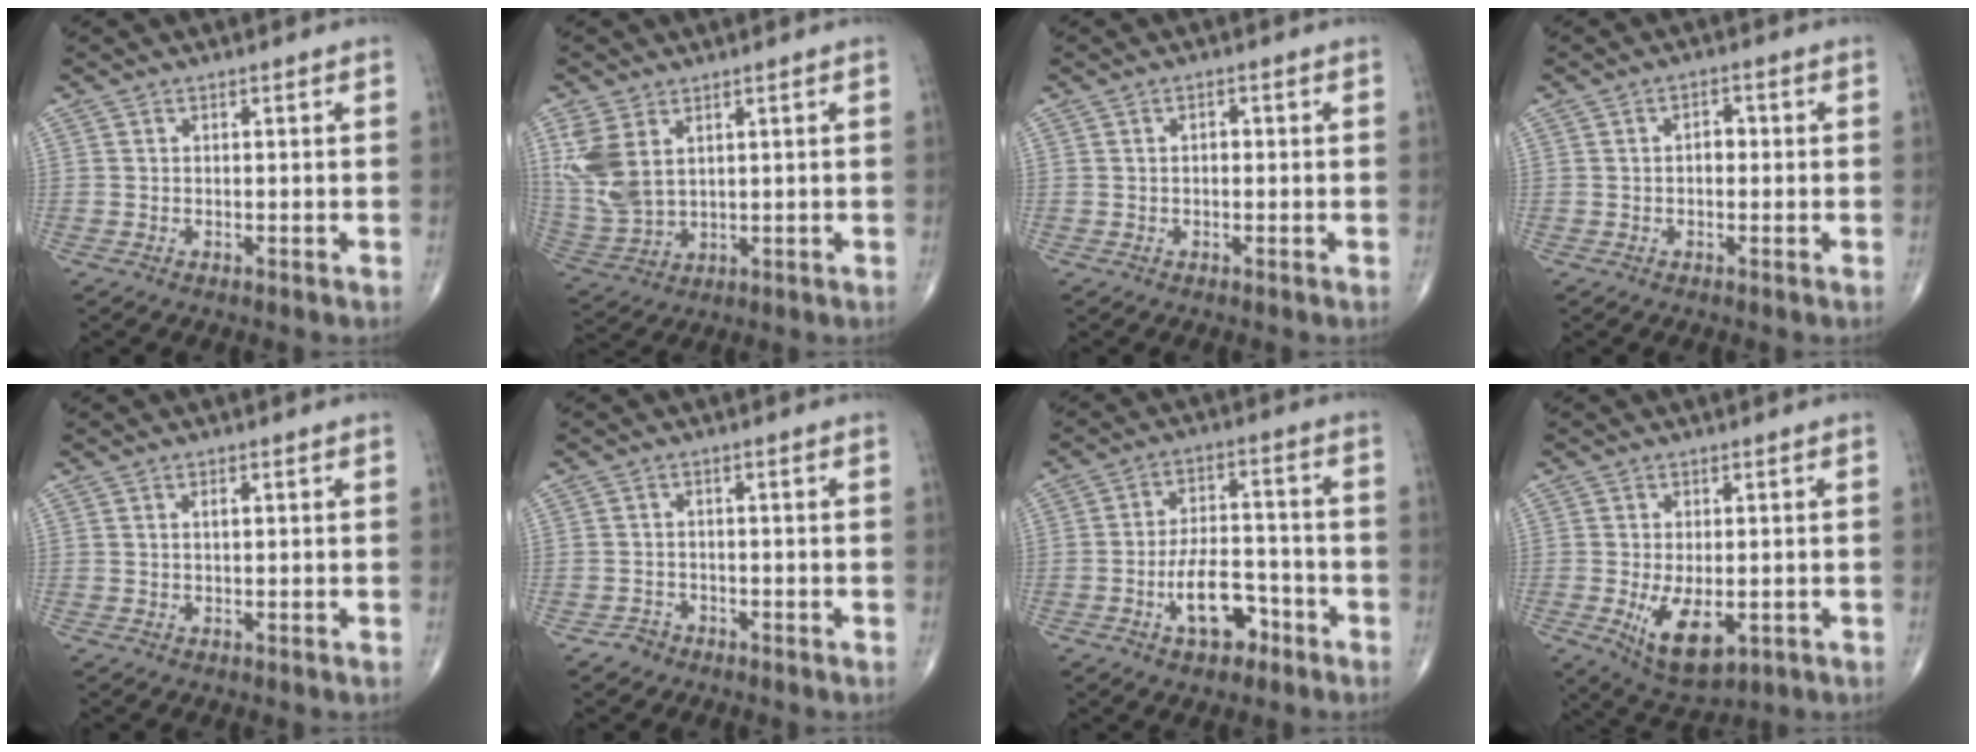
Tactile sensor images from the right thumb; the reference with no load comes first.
{"total": 9.8, "force": [3.5, 5.8, 7.1], "torque": [-0.161, -0.009, 0.085]}
{"total": 1.4, "force": [0.0, 0.9, 1.0], "torque": [-0.015, 0.005, -0.001]}
{"total": 2.6, "force": [0.0, 1.7, 2.0], "torque": [-0.024, 0.009, -0.004]}
{"total": 1.2, "force": [0.3, 0.5, 1.0], "torque": [-0.019, 0.002, 0.005]}
{"total": 2.0, "force": [-1.5, 1.4, -0.1], "torque": [0.007, 0.008, -0.030]}
{"total": 9.8, "force": [-4.5, 5.2, 6.9], "torque": [-0.100, 0.037, -0.074]}
{"total": 9.2, "force": [-2.2, 4.8, 7.6], "torque": [-0.120, -0.017, -0.023]}